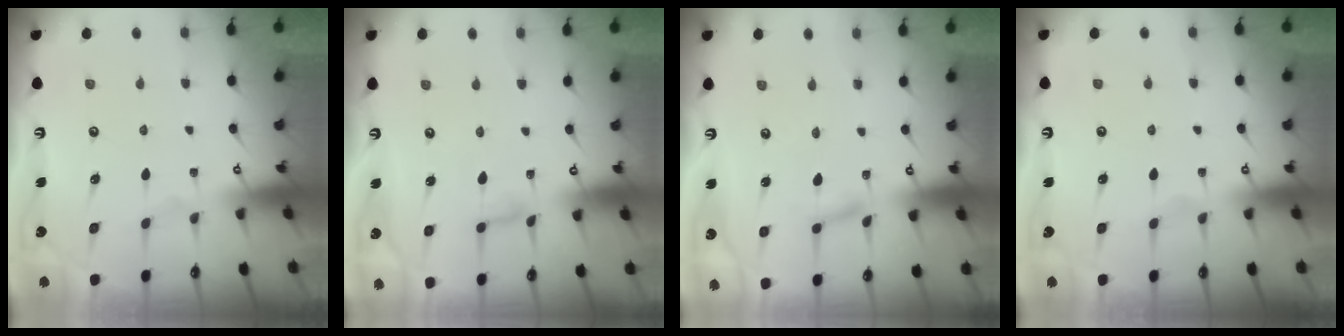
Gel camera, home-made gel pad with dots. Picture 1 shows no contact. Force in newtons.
{"total": 6.0, "press": 6.0, "slide": 0.6}
{"total": 2.7, "press": 2.7, "slide": 0.3}
{"total": 0.0}